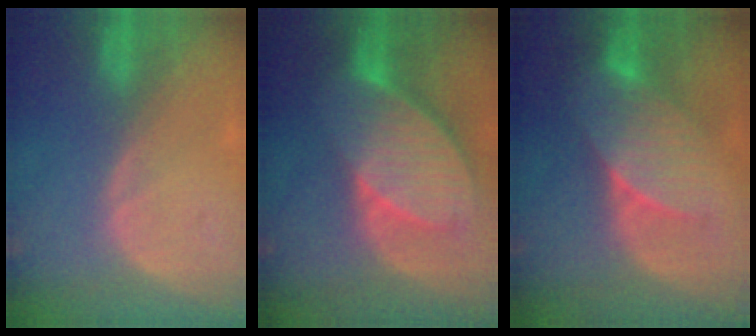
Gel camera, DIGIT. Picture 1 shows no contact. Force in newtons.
{"total": 10.2, "press": 8.9, "slide": 5.0}
{"total": 7.1, "press": 7.0, "slide": 1.3}